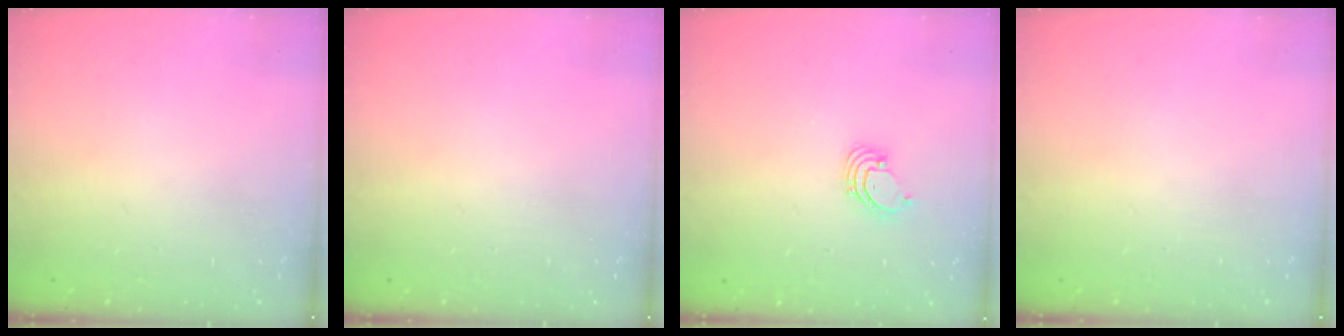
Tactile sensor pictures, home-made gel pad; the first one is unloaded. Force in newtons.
{"total": 0.0}
{"total": 1.5, "press": 1.5, "slide": 0.1}
{"total": 0.0}